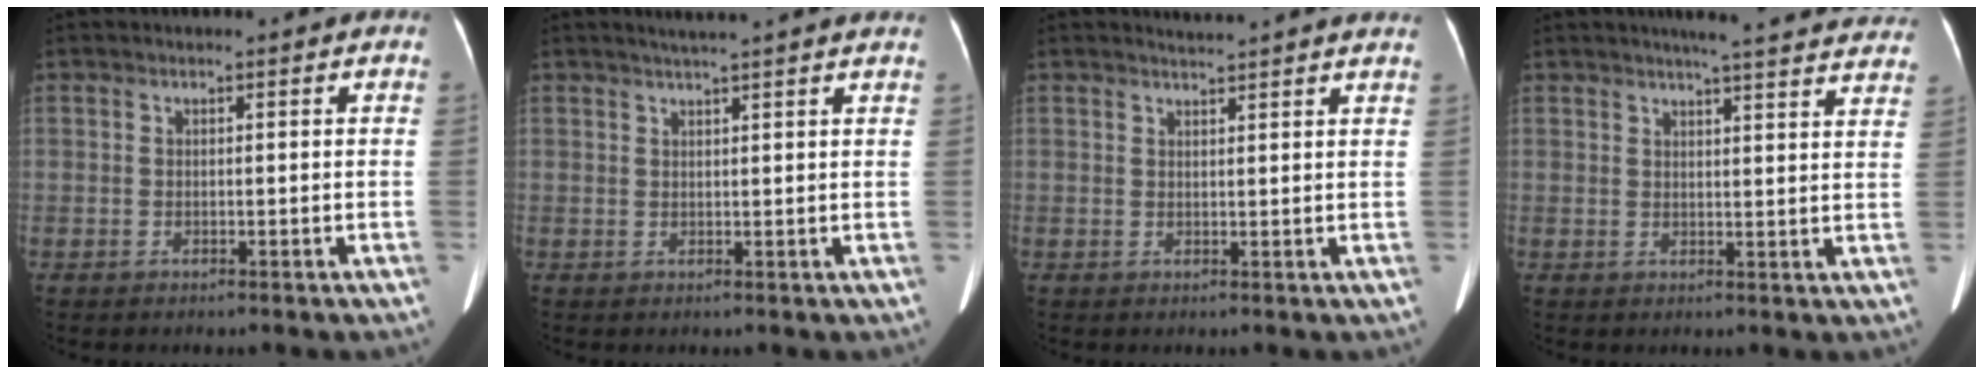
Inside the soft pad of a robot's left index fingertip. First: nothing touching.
{"total": 7.2, "force": [6.3, -0.3, 3.5], "torque": [-0.051, 0.025, 0.071]}
{"total": 5.6, "force": [5.5, -0.3, 1.2], "torque": [-0.015, 0.006, 0.053]}
{"total": 19.5, "force": [17.9, 1.8, 7.5], "torque": [-0.086, -0.025, 0.198]}